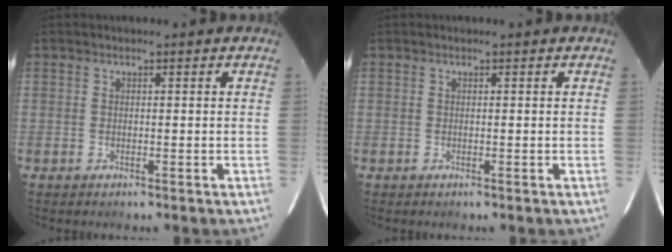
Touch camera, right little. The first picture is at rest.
{"total": 0.0}